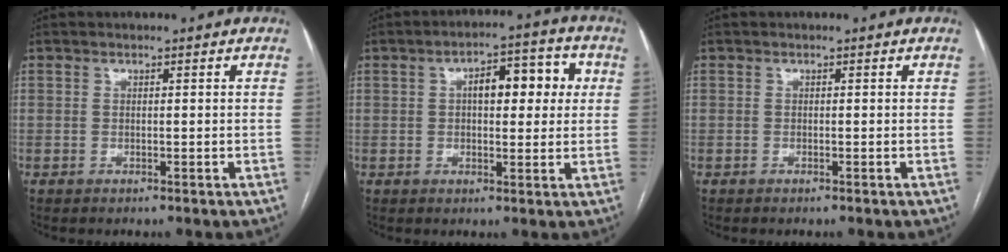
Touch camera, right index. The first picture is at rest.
{"total": 8.4, "force": [1.7, 3.5, 7.4], "torque": [-0.099, 0.030, 0.023]}
{"total": 0.0}